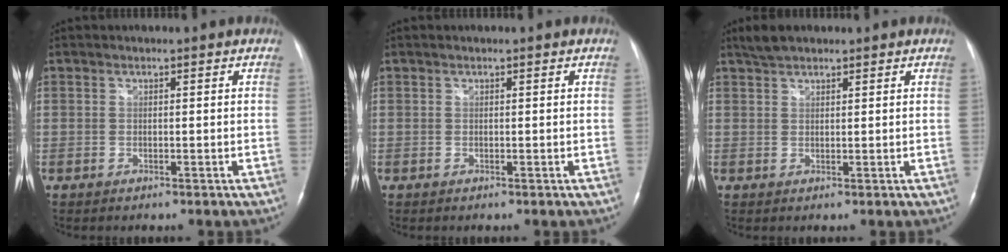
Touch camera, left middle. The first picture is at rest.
{"total": 0.0}
{"total": 3.0, "force": [2.6, 1.0, 1.3], "torque": [-0.032, 0.011, 0.049]}